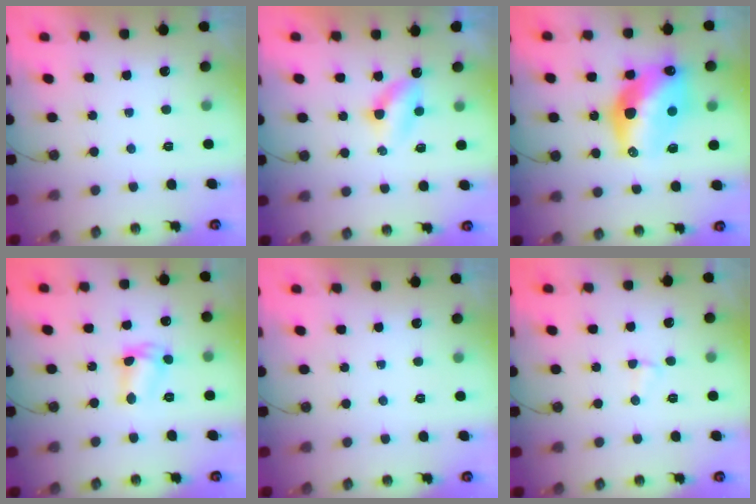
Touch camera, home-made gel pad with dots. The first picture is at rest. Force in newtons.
{"total": 3.7, "press": 3.7, "slide": 0.5}
{"total": 17.1, "press": 17.0, "slide": 1.4}
{"total": 7.4, "press": 7.4, "slide": 0.6}
{"total": 0.0}
{"total": 2.5, "press": 2.5, "slide": 0.7}